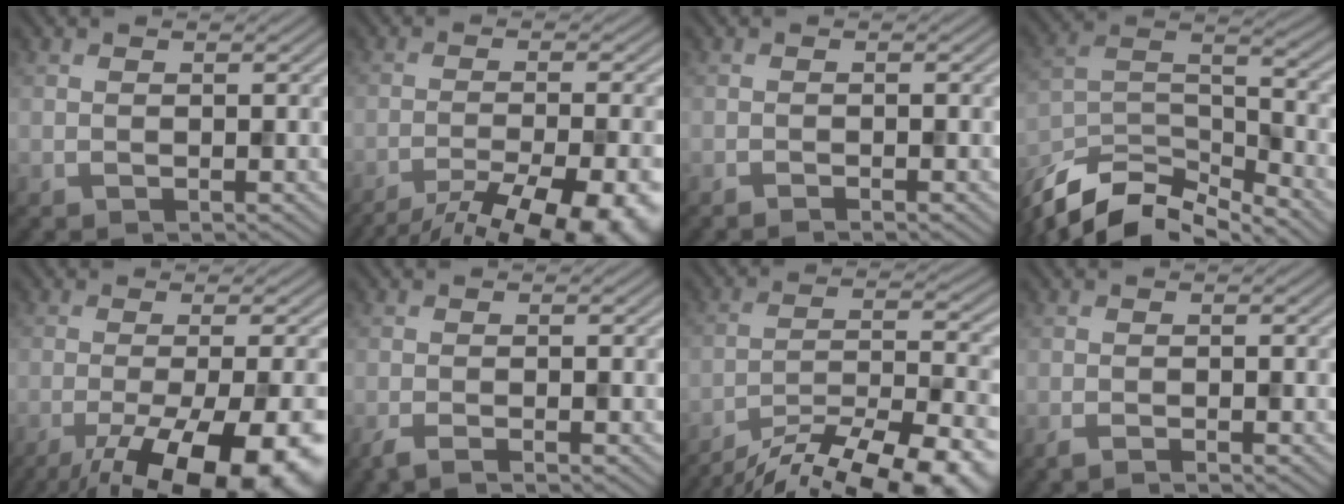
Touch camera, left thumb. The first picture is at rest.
{"total": 14.5, "force": [-11.1, 3.7, 8.6], "torque": [-0.122, -0.020, -0.140]}
{"total": 1.0, "force": [-0.8, 0.0, 0.6], "torque": [-0.007, 0.002, -0.017]}
{"total": 12.9, "force": [-10.5, 4.1, 6.4], "torque": [-0.139, -0.009, -0.192]}
{"total": 16.3, "force": [-8.8, 4.7, 12.9], "torque": [-0.177, -0.027, -0.120]}
{"total": 2.5, "force": [-1.6, 0.3, 1.9], "torque": [-0.031, -0.001, -0.039]}
{"total": 16.9, "force": [-14.1, 4.1, 8.3], "torque": [-0.120, -0.017, -0.203]}
{"total": 1.8, "force": [-1.3, 0.1, 1.2], "torque": [-0.019, 0.000, -0.027]}